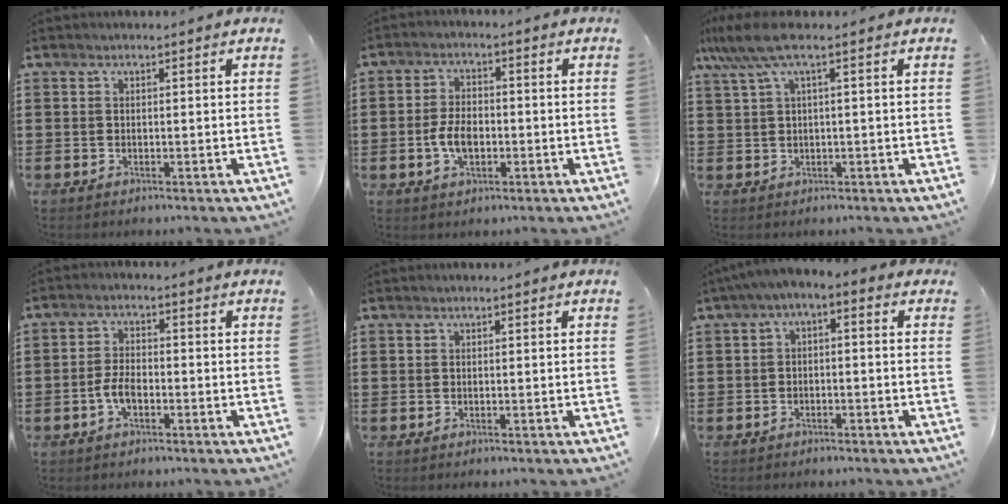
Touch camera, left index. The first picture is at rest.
{"total": 5.0, "force": [-1.0, 2.7, 4.1], "torque": [-0.087, 0.002, -0.020]}
{"total": 5.4, "force": [1.4, 0.8, 5.1], "torque": [-0.121, -0.009, 0.018]}
{"total": 3.8, "force": [-1.4, 1.7, 3.1], "torque": [-0.077, -0.002, -0.032]}
{"total": 0.0}
{"total": 2.8, "force": [-2.6, 0.4, 1.0], "torque": [-0.026, -0.002, -0.059]}